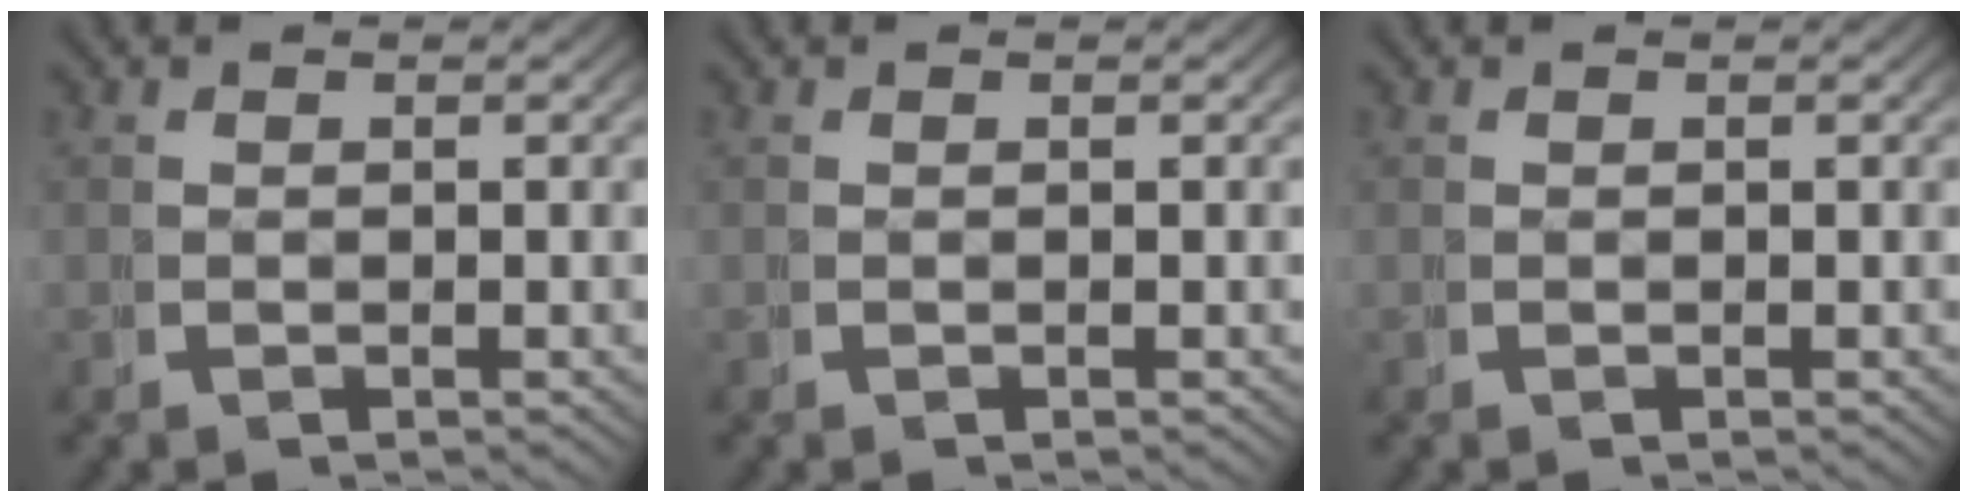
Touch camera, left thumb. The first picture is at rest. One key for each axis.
{"total": 0.0}
{"total": 0.0}